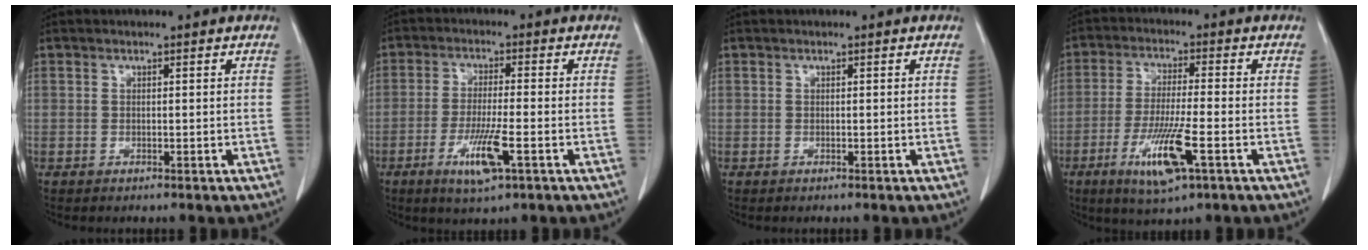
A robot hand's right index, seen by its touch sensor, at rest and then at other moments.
{"total": 7.3, "force": [-3.1, 0.6, 6.5], "torque": [-0.126, -0.016, -0.053]}
{"total": 0.0}
{"total": 9.8, "force": [-4.2, 0.9, 8.9], "torque": [-0.171, -0.021, -0.072]}